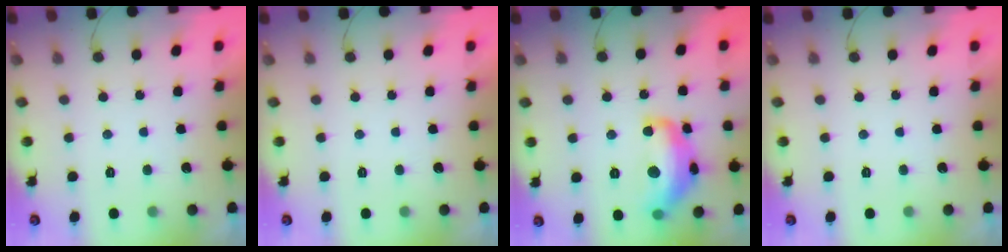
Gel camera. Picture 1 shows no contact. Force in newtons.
{"total": 0.0}
{"total": 15.0, "press": 15.0, "slide": 1.1}
{"total": 0.0}